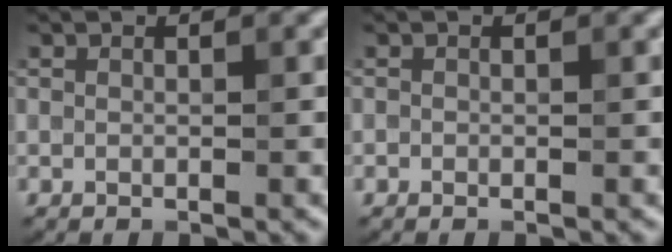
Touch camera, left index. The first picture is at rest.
{"total": 0.0}